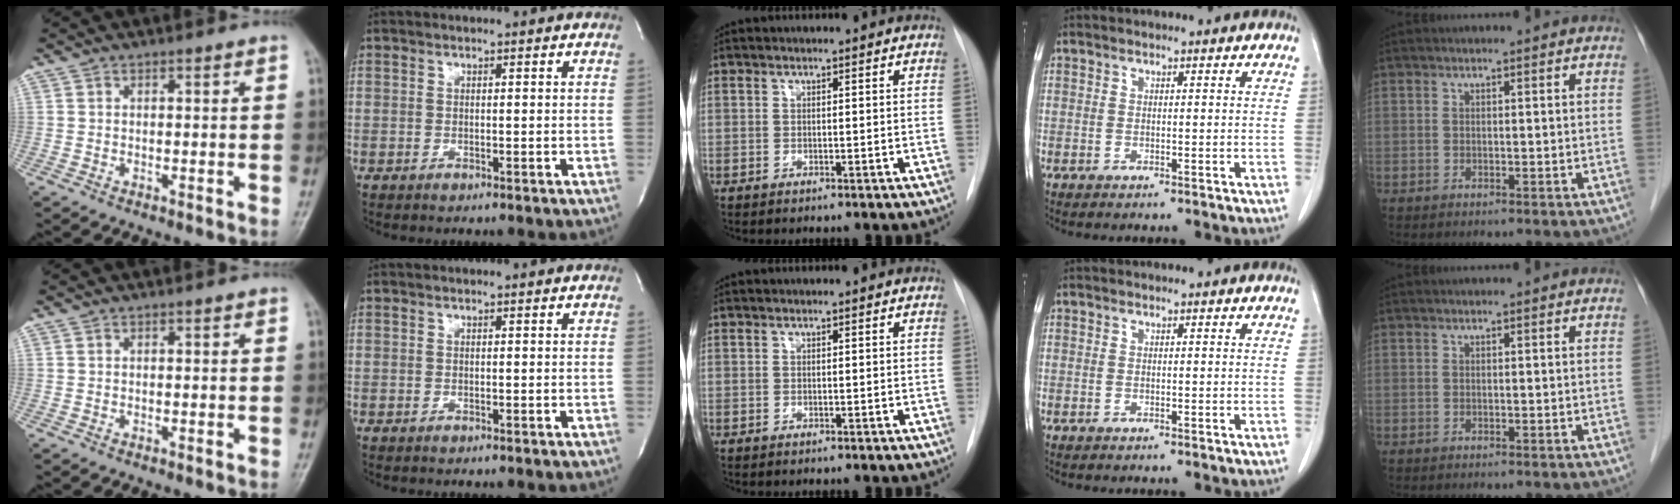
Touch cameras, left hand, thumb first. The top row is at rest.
{}